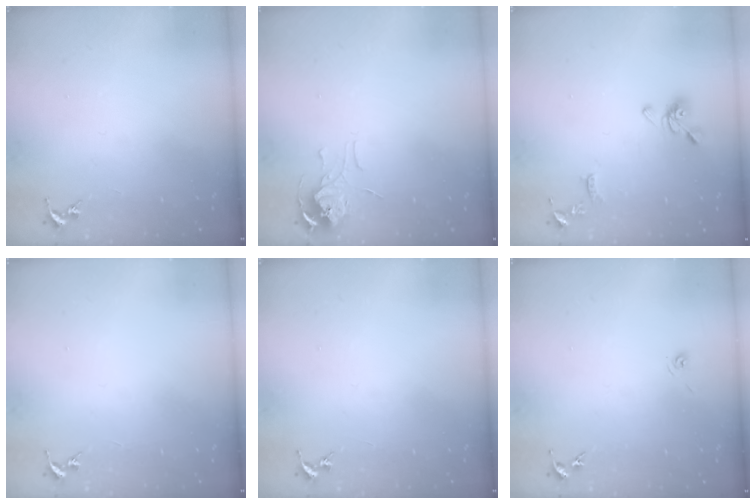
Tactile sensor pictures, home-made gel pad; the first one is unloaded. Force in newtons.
{"total": 6.2, "press": 6.1, "slide": 0.5}
{"total": 10.1, "press": 10.1, "slide": 1.2}
{"total": 0.0}
{"total": 0.0}
{"total": 3.3, "press": 2.7, "slide": 2.0}